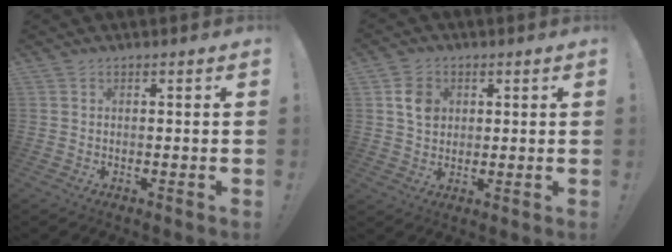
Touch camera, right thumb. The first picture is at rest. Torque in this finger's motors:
{"motor_torque": [0.10, -0.10, 0.41, -0.37, 0.00]}